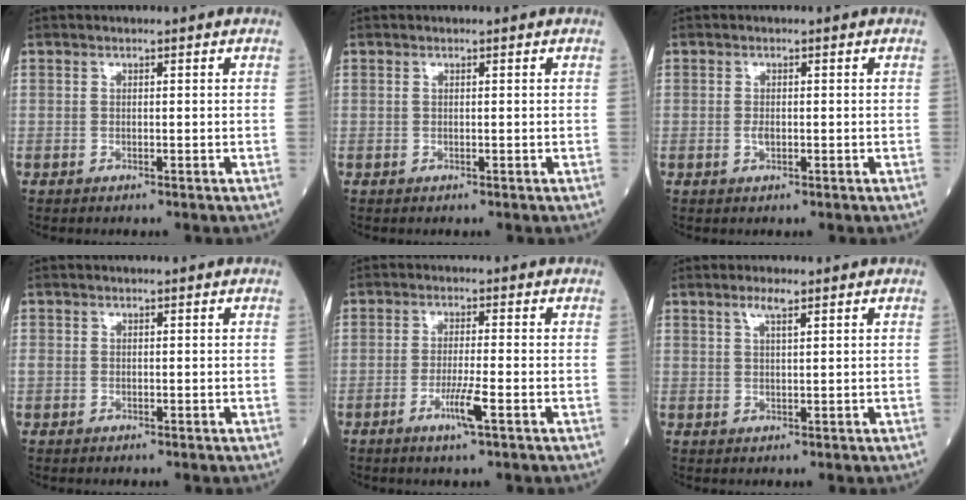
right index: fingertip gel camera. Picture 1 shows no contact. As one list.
[{"total": 0.0}, {"total": 1.0, "force": [-0.2, 0.5, 0.9], "torque": [-0.022, -0.001, -0.003]}, {"total": 0.6, "force": [-0.1, 0.5, 0.2], "torque": [-0.008, 0.008, -0.001]}, {"total": 4.3, "force": [-2.0, -0.4, 3.8], "torque": [-0.076, -0.009, -0.039]}, {"total": 2.4, "force": [1.6, 0.1, 1.8], "torque": [-0.039, 0.003, 0.030]}]